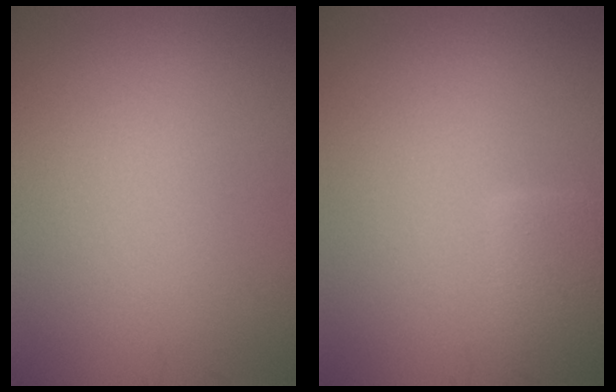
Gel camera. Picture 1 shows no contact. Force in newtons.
{"total": 2.6, "press": 2.5, "slide": 0.2}